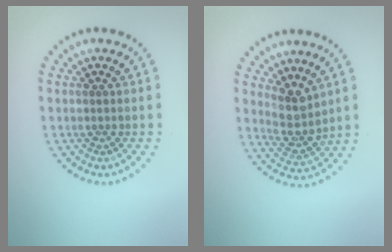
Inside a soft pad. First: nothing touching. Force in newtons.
{"total": 3.4, "press": 2.6, "slide": 2.2}